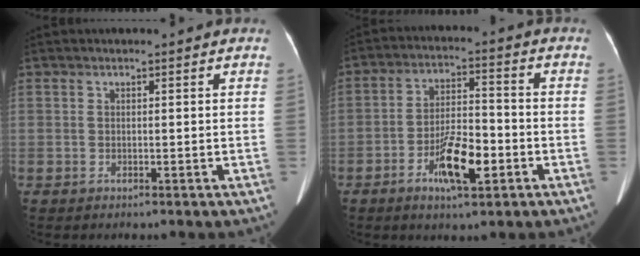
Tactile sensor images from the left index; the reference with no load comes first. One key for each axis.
{"total": 8.9, "fx": -3.8, "fy": 2.5, "fz": 7.7, "tx": -0.146, "ty": 0.001, "tz": -0.064}